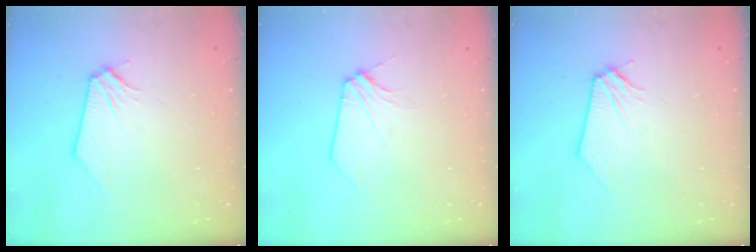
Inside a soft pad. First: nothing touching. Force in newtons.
{"total": 2.3, "press": 2.2, "slide": 0.5}
{"total": 0.0}